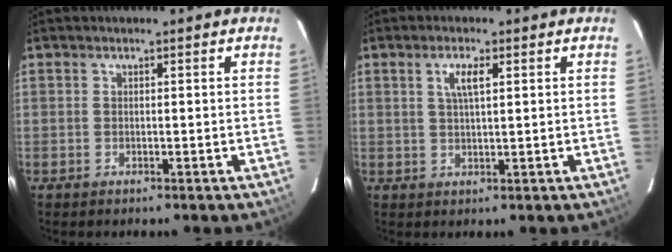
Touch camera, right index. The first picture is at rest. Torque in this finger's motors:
{"motor_torque": [0.03, 0.01, 0.11, 0.04]}